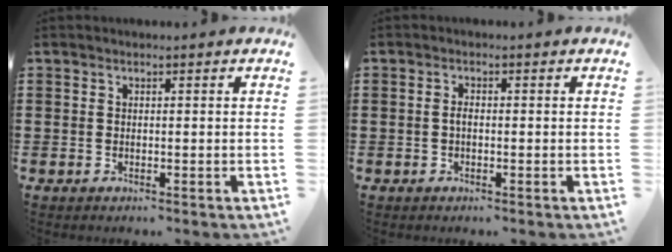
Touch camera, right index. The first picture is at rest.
{"total": 1.1, "force": [-0.3, 0.4, 1.0], "torque": [-0.020, -0.002, -0.005]}